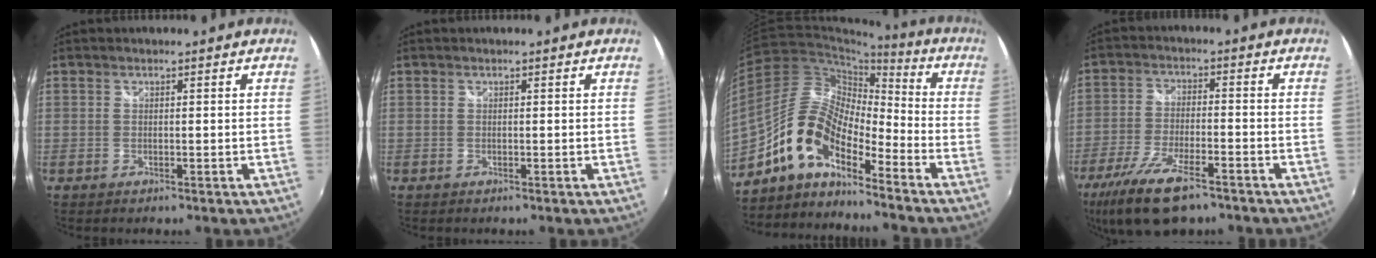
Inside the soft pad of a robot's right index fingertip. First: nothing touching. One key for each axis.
{"total": 0.0}
{"total": 12.2, "fx": -7.9, "fy": 4.4, "fz": 8.2, "tx": -0.160, "ty": 0.024, "tz": -0.164}
{"total": 14.0, "fx": -9.5, "fy": 4.4, "fz": 9.2, "tx": -0.207, "ty": -0.034, "tz": -0.174}